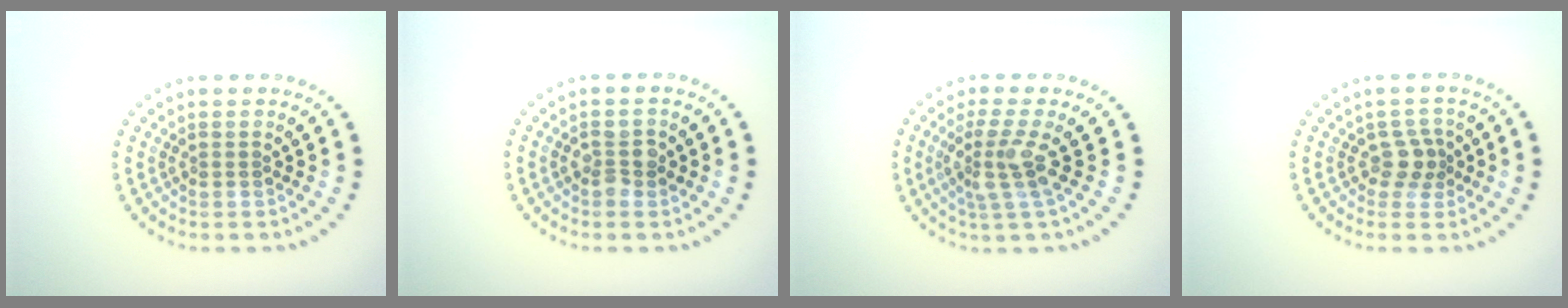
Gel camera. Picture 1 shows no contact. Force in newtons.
{"total": 1.4, "press": 1.4, "slide": 0.1}
{"total": 3.2, "press": 2.5, "slide": 2.0}
{"total": 2.0, "press": 1.5, "slide": 1.3}